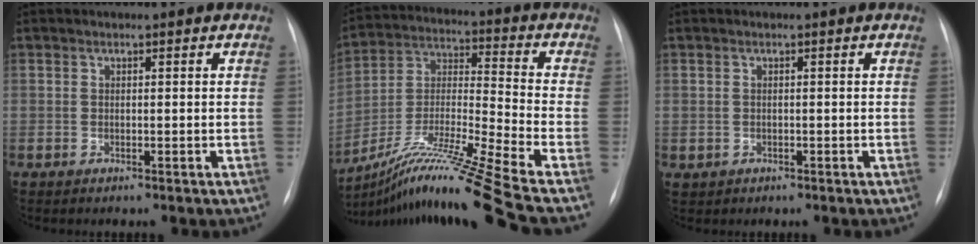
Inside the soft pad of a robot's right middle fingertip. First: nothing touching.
{"total": 19.1, "force": [-14.9, -3.2, 11.4], "torque": [-0.243, -0.016, -0.274]}
{"total": 1.0, "force": [-0.2, 1.0, 0.2], "torque": [-0.003, 0.003, 0.002]}